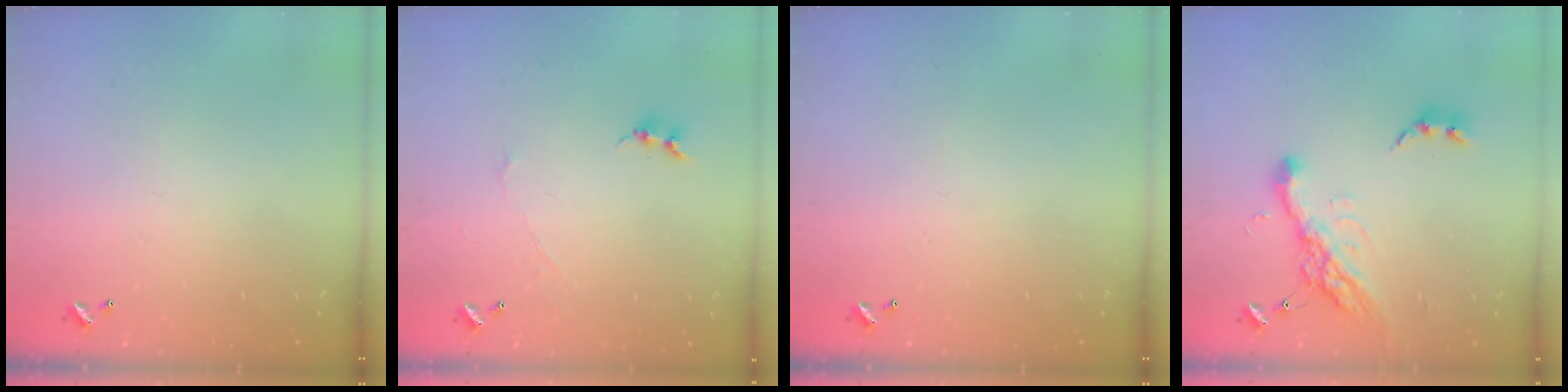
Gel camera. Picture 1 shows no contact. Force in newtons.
{"total": 0.0}
{"total": 0.0}
{"total": 15.2, "press": 15.1, "slide": 1.6}